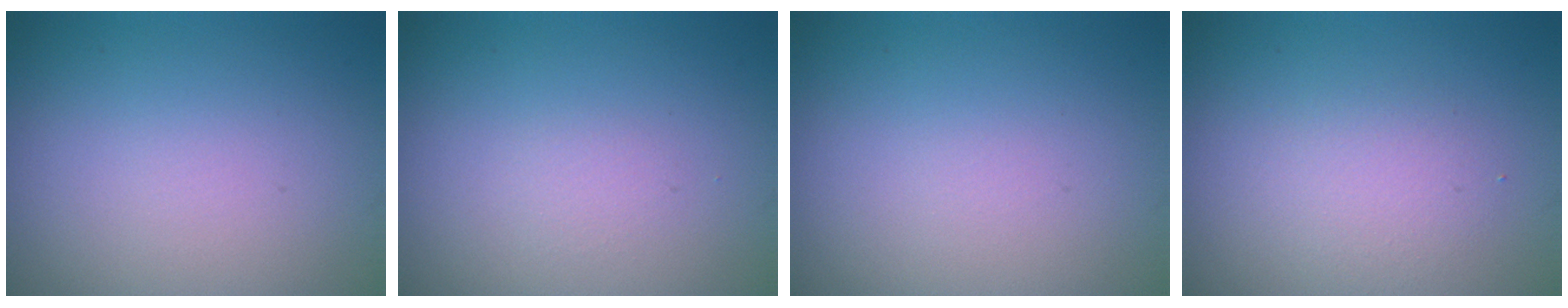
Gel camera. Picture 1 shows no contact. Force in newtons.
{"total": 0.6, "press": 0.6, "slide": 0.0}
{"total": 0.0}
{"total": 1.9, "press": 1.9, "slide": 0.2}